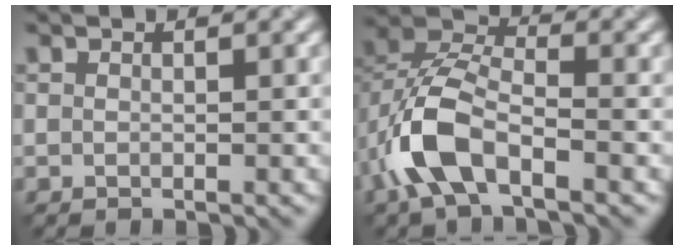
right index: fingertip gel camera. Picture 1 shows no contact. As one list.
[{"total": 7.1, "force": [-3.1, 3.7, 5.2], "torque": [-0.112, 0.004, -0.068]}]